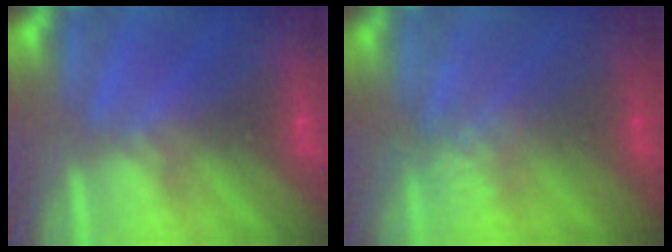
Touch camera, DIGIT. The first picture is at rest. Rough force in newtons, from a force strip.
{"total": 3.8}